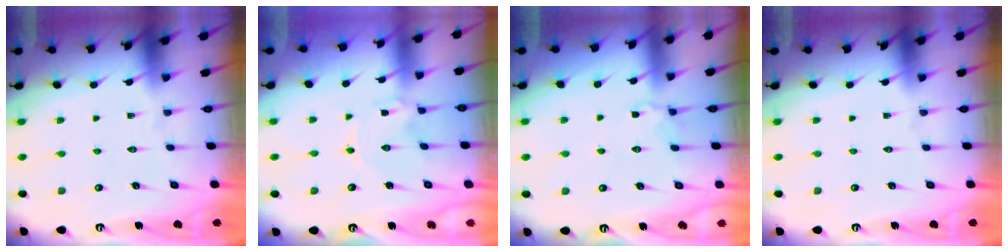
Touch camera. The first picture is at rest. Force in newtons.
{"total": 0.0}
{"total": 3.1, "press": 2.9, "slide": 1.1}
{"total": 0.0}